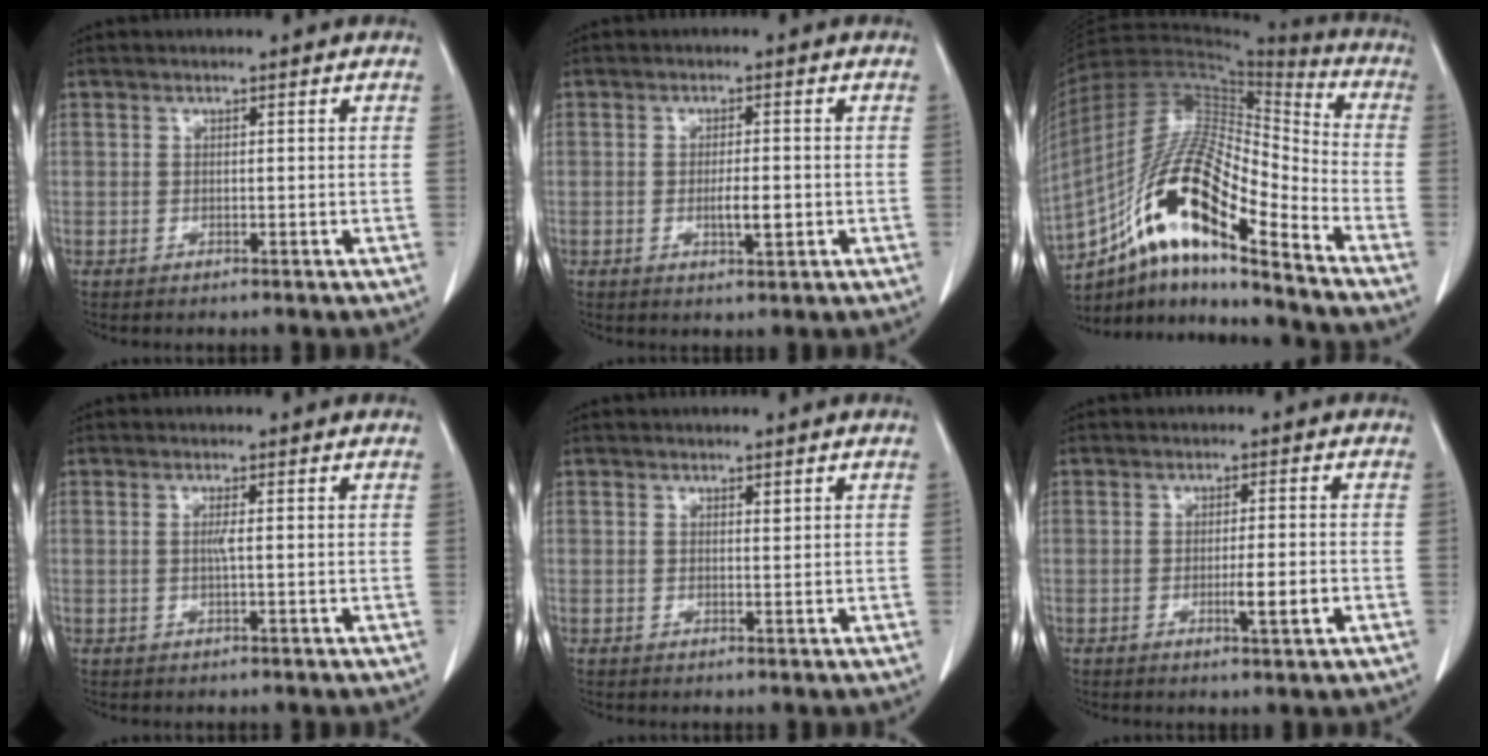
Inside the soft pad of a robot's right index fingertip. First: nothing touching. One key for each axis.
{"total": 3.4, "fx": -0.7, "fy": 0.8, "fz": 3.3, "tx": -0.057, "ty": -0.001, "tz": -0.007}
{"total": 19.3, "fx": -11.2, "fy": 3.5, "fz": 15.3, "tx": -0.303, "ty": 0.008, "tz": -0.199}
{"total": 1.2, "fx": 0.0, "fy": -0.3, "fz": 1.2, "tx": -0.027, "ty": 0.000, "tz": -0.002}
{"total": 0.5, "fx": 0.4, "fy": 0.1, "fz": 0.3, "tx": -0.007, "ty": -0.004, "tz": 0.006}
{"total": 3.9, "fx": -1.3, "fy": 0.0, "fz": 3.7, "tx": -0.059, "ty": -0.005, "tz": -0.018}